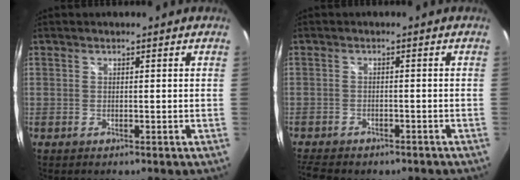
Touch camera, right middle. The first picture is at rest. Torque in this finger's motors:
{"motor_torque": [1.11, -1.04, 0.26, 0.08]}